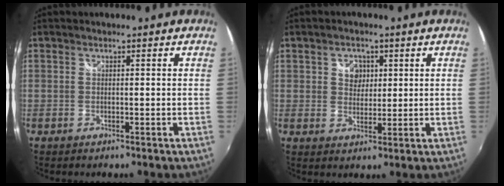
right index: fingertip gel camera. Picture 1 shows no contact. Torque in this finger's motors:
{"motor_torque": [0.00, 0.01, 0.04, 0.03]}